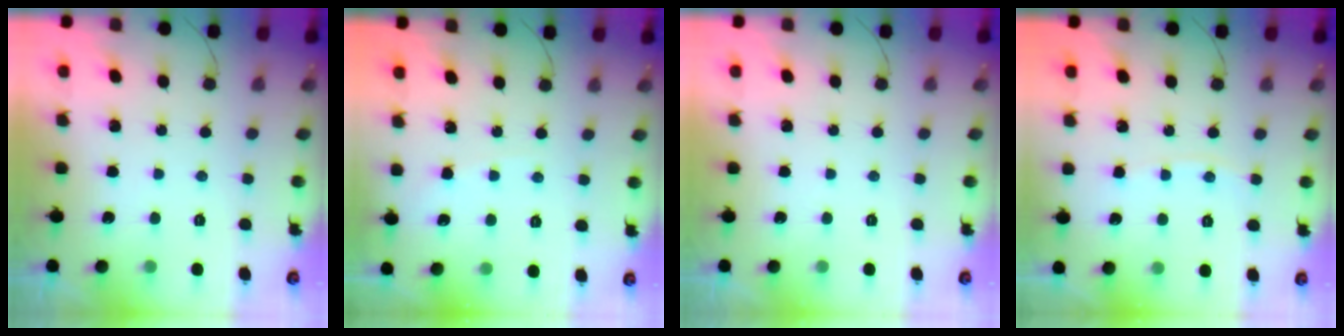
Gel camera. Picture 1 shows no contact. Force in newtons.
{"total": 2.9, "press": 2.9, "slide": 0.4}
{"total": 0.0}
{"total": 5.0, "press": 5.0, "slide": 0.7}